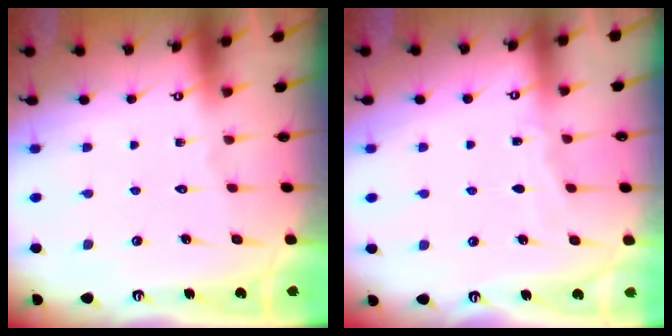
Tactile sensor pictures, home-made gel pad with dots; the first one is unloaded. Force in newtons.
{"total": 3.4, "press": 3.4, "slide": 0.1}